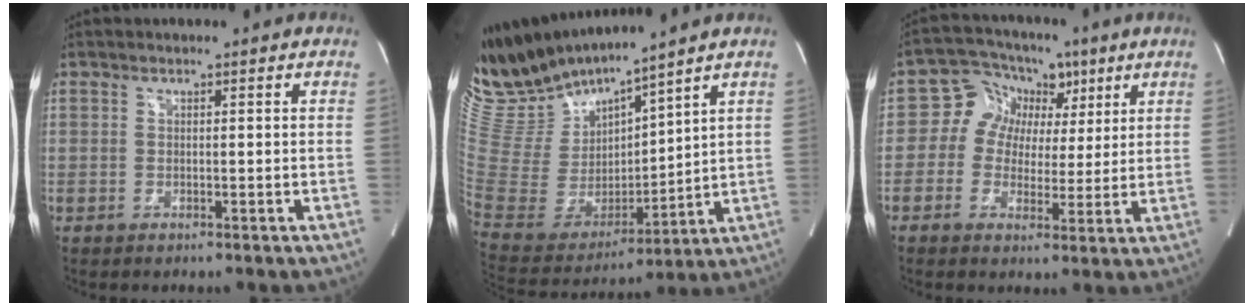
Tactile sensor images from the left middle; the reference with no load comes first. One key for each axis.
{"total": 15.0, "fx": 14.2, "fy": 1.1, "fz": 4.8, "tx": -0.117, "ty": -0.009, "tz": 0.300}
{"total": 8.2, "fx": 2.3, "fy": 7.2, "fz": 3.3, "tx": -0.045, "ty": 0.037, "tz": 0.036}